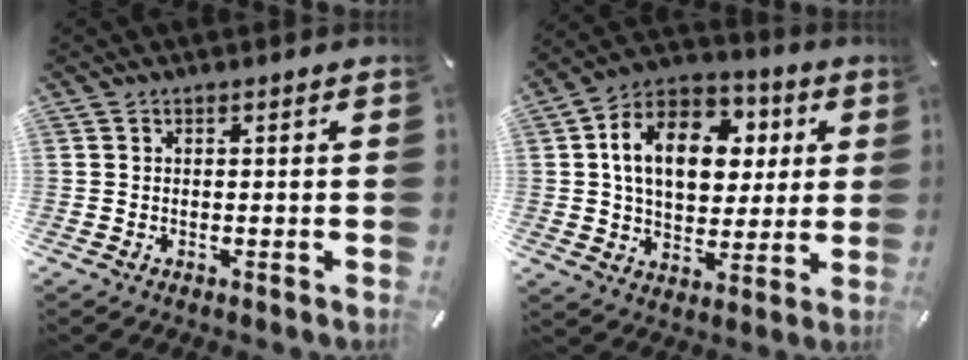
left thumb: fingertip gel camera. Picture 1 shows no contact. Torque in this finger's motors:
{"motor_torque": [2.19, 2.81, 1.51, -1.26, 0.26]}